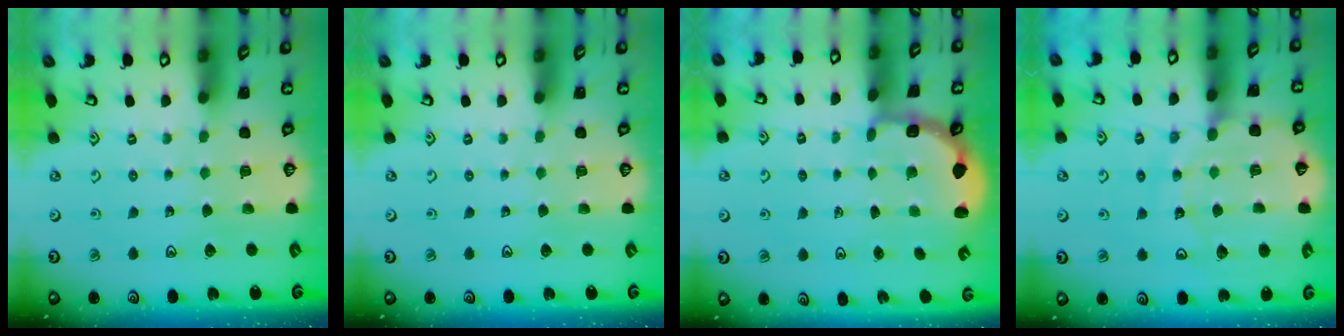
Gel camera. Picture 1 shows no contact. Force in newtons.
{"total": 0.0}
{"total": 2.8, "press": 2.4, "slide": 1.4}
{"total": 13.2, "press": 13.1, "slide": 1.5}